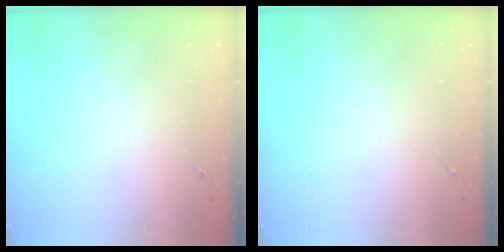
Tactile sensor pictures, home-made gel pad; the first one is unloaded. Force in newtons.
{"total": 0.0}